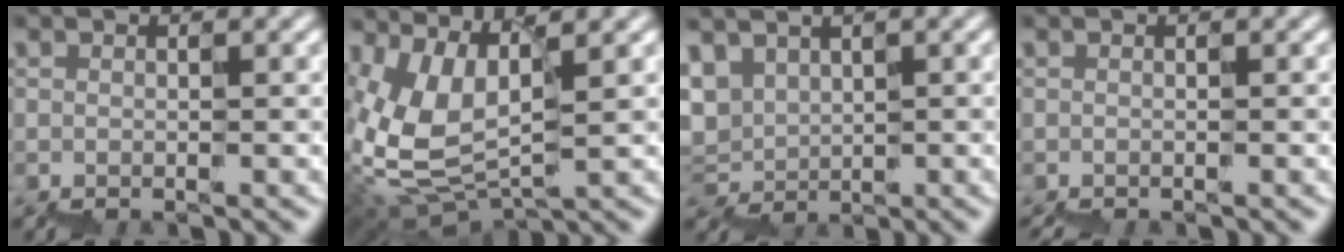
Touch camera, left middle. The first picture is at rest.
{"total": 6.7, "force": [2.9, 3.4, 4.9], "torque": [-0.140, 0.006, 0.066]}
{"total": 3.2, "force": [2.9, 1.1, -0.5], "torque": [-0.008, 0.013, 0.061]}
{"total": 1.3, "force": [-1.2, 0.2, 0.3], "torque": [-0.003, 0.006, -0.009]}